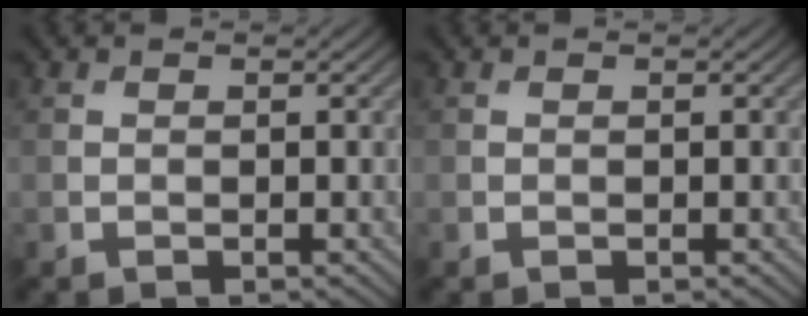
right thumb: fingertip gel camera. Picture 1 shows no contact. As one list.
[{"total": 0.0}]